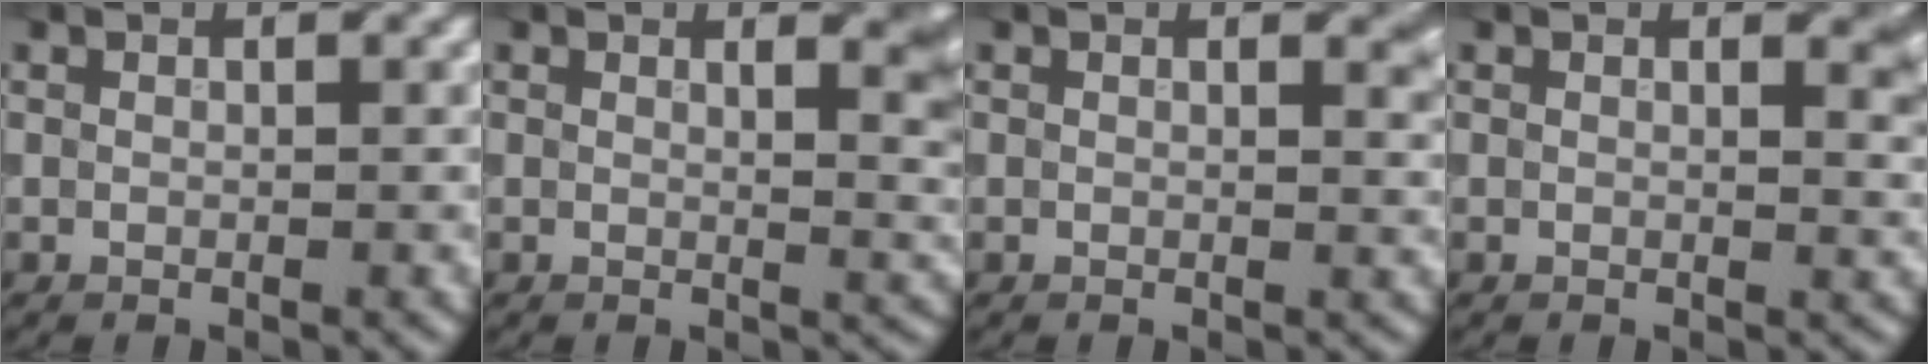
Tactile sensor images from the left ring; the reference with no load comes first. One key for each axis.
{"total": 4.1, "fx": 1.9, "fy": 1.4, "fz": 3.4, "tx": -0.024, "ty": 0.002, "tz": 0.024}
{"total": 1.3, "fx": 0.9, "fy": 0.4, "fz": 0.9, "tx": -0.005, "ty": -0.002, "tz": 0.012}
{"total": 2.1, "fx": 1.2, "fy": 0.7, "fz": 1.5, "tx": -0.010, "ty": -0.003, "tz": 0.017}